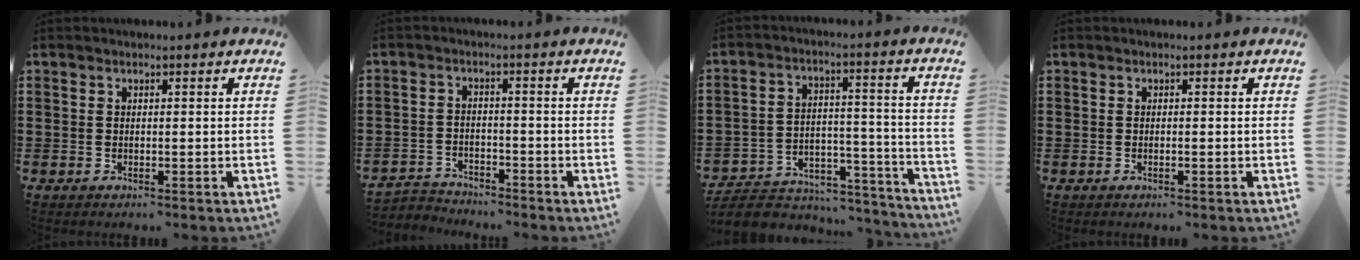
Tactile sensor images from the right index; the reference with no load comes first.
{"total": 2.9, "force": [-2.8, 0.5, -0.2], "torque": [-0.005, 0.000, -0.062]}
{"total": 4.8, "force": [-4.3, 1.8, 1.0], "torque": [-0.027, 0.008, -0.089]}
{"total": 0.0}